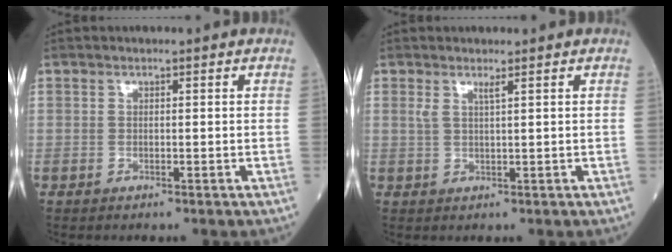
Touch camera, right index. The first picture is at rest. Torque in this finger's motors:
{"motor_torque": [0.15, 0.14, 0.16, 0.05]}